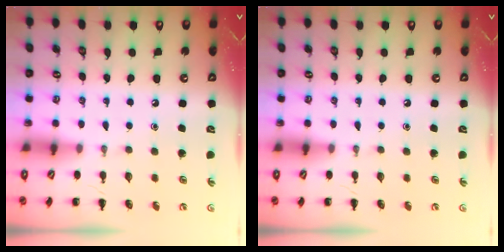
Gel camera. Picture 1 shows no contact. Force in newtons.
{"total": 0.0}